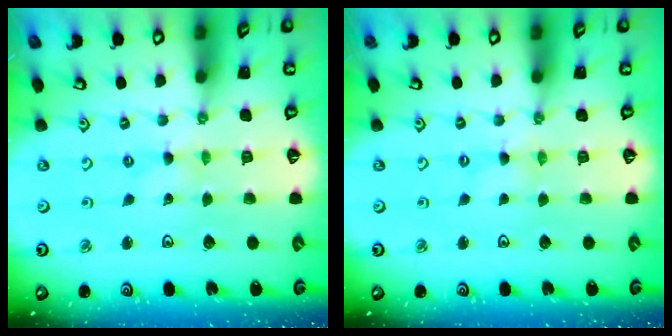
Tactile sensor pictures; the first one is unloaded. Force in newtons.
{"total": 0.7, "press": 0.7, "slide": 0.1}